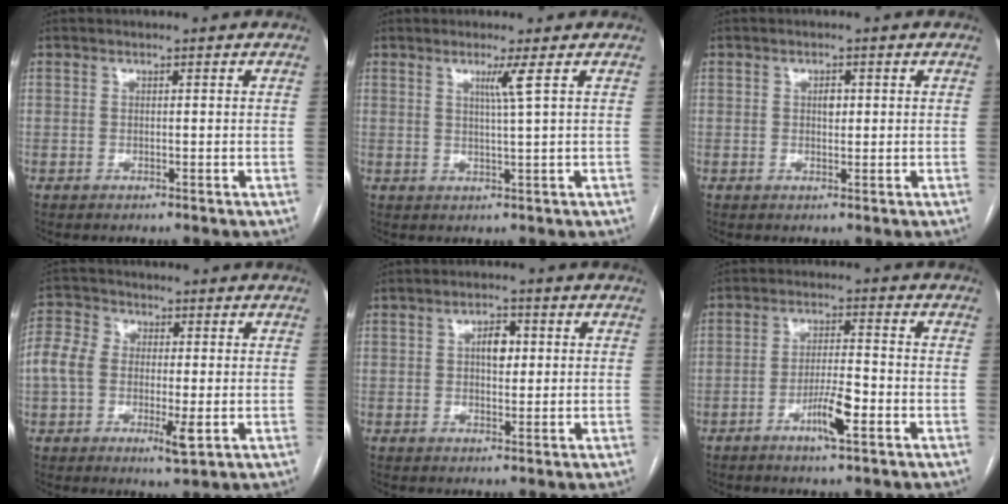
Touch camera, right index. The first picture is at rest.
{"total": 2.8, "force": [1.2, -1.1, 2.2], "torque": [-0.044, -0.009, 0.025]}
{"total": 1.5, "force": [0.3, 0.9, 1.2], "torque": [-0.018, 0.001, 0.005]}
{"total": 9.8, "force": [-1.3, 5.2, 8.2], "torque": [-0.161, 0.006, -0.028]}
{"total": 3.6, "force": [0.7, 1.9, 3.0], "torque": [-0.048, 0.008, 0.012]}
{"total": 6.1, "force": [-2.8, 0.6, 5.4], "torque": [-0.102, -0.003, -0.051]}